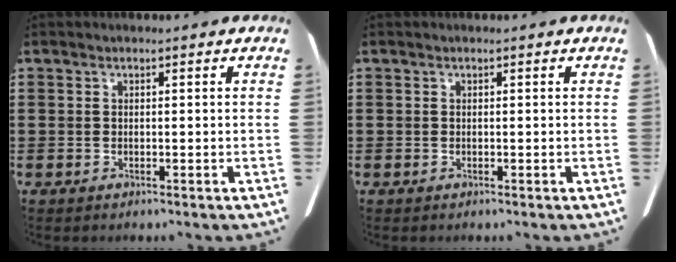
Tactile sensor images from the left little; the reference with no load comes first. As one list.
[{"total": 0.0}]